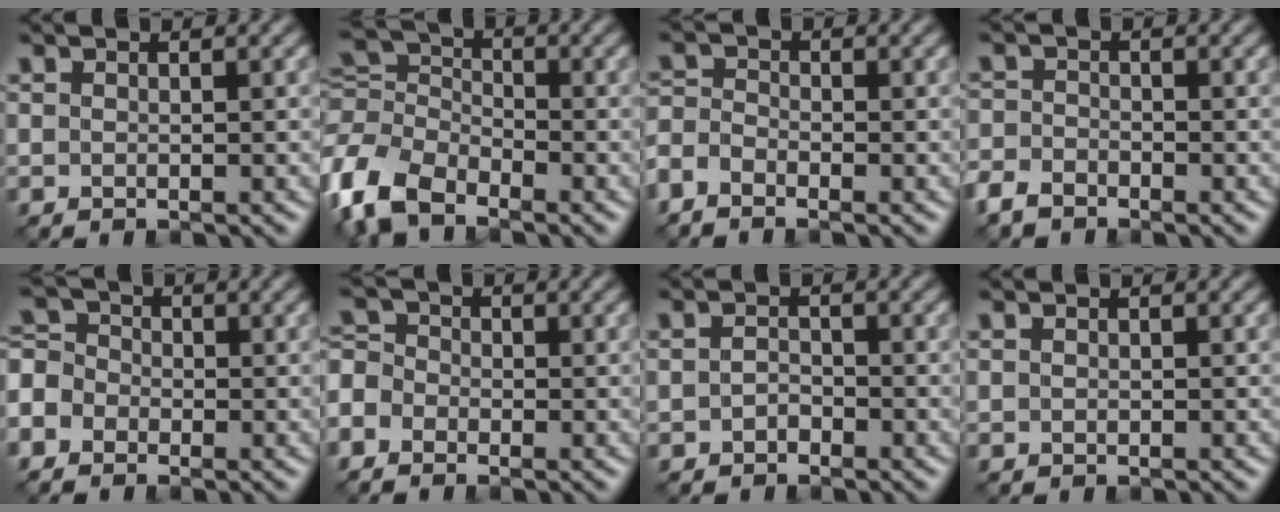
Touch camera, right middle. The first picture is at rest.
{"total": 6.4, "force": [-3.8, 3.8, 3.5], "torque": [-0.082, 0.007, -0.092]}
{"total": 2.5, "force": [-1.8, 1.2, 1.2], "torque": [-0.031, 0.005, -0.051]}
{"total": 2.5, "force": [-2.0, 1.4, 0.8], "torque": [-0.020, 0.003, -0.051]}
{"total": 4.8, "force": [-2.3, 3.8, 1.8], "torque": [-0.035, 0.009, -0.051]}
{"total": 3.7, "force": [-1.9, 2.8, 1.5], "torque": [-0.030, 0.011, -0.044]}
{"total": 1.0, "force": [-0.5, 0.6, 0.6], "torque": [-0.015, 0.006, -0.011]}
{"total": 0.0}